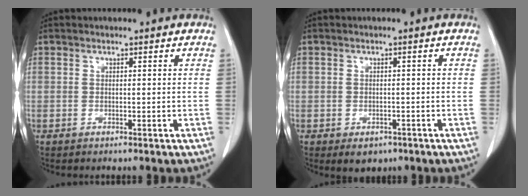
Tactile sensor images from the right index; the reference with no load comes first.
{"total": 3.0, "force": [-1.7, 2.0, 1.3], "torque": [-0.011, 0.000, -0.013]}